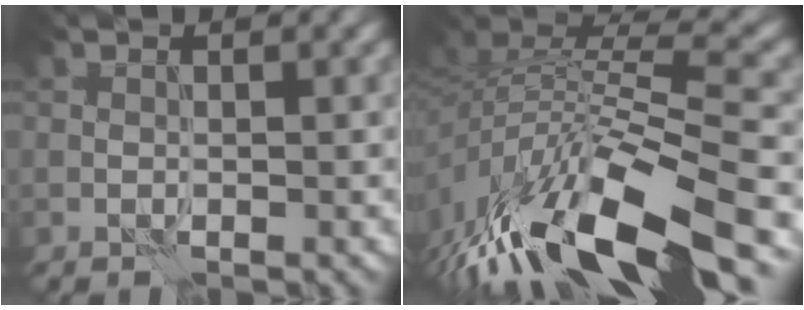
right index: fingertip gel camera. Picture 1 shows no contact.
{"total": 13.4, "force": [-7.1, 5.0, 10.1], "torque": [-0.202, 0.007, -0.122]}